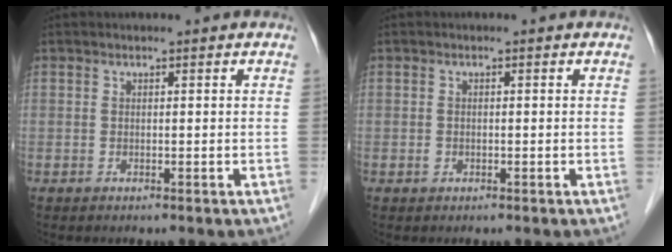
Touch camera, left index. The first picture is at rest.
{"total": 0.7, "force": [-0.3, 0.6, 0.3], "torque": [-0.006, 0.002, -0.003]}